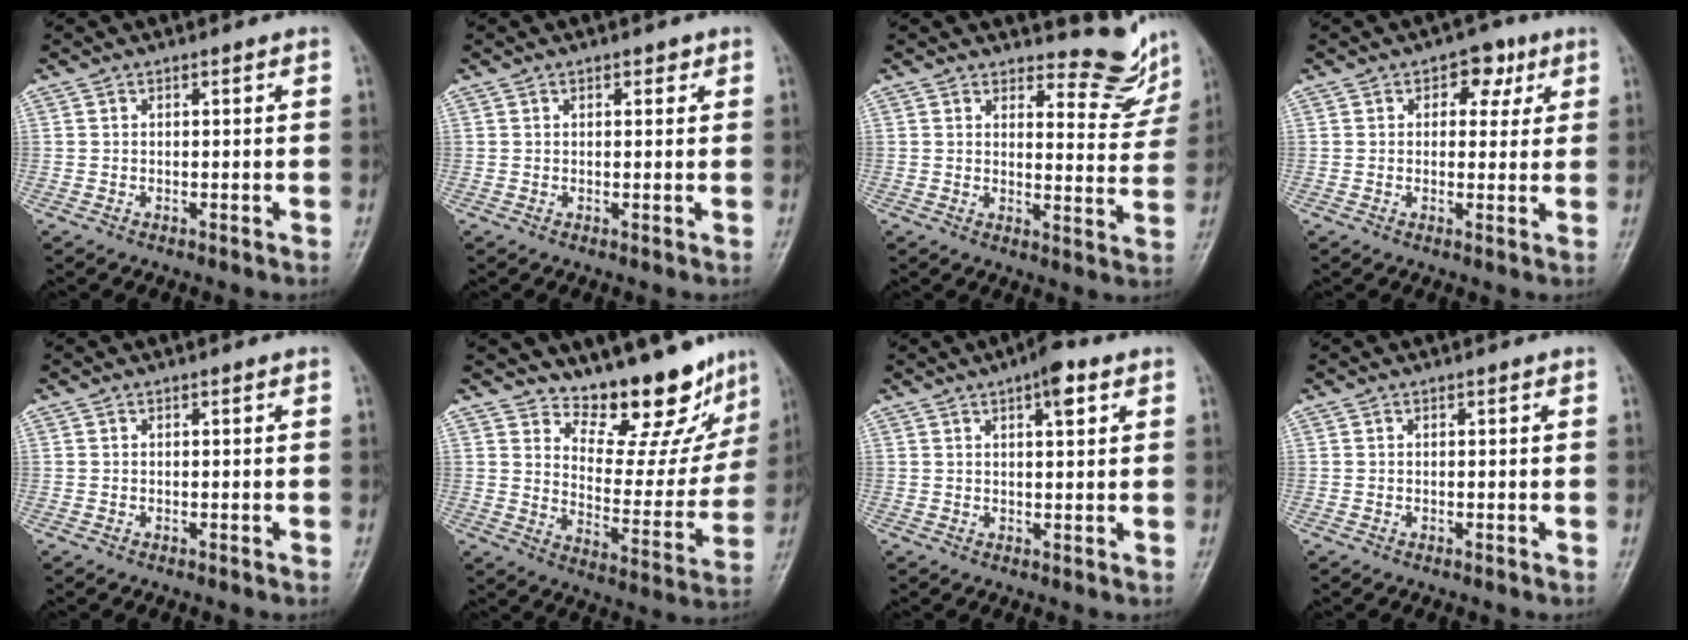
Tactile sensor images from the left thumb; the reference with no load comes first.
{"total": 1.4, "force": [0.8, 0.8, 0.8], "torque": [-0.002, -0.001, 0.007]}
{"total": 8.1, "force": [7.7, 2.5, 1.2], "torque": [0.011, -0.079, 0.087]}
{"total": 5.2, "force": [2.2, 3.7, 3.0], "torque": [-0.003, -0.002, 0.023]}
{"total": 0.0}
{"total": 16.0, "force": [14.2, 5.1, 5.4], "torque": [-0.028, -0.120, 0.197]}
{"total": 4.7, "force": [2.5, 1.5, 3.7], "torque": [-0.048, -0.003, 0.033]}
{"total": 0.0}